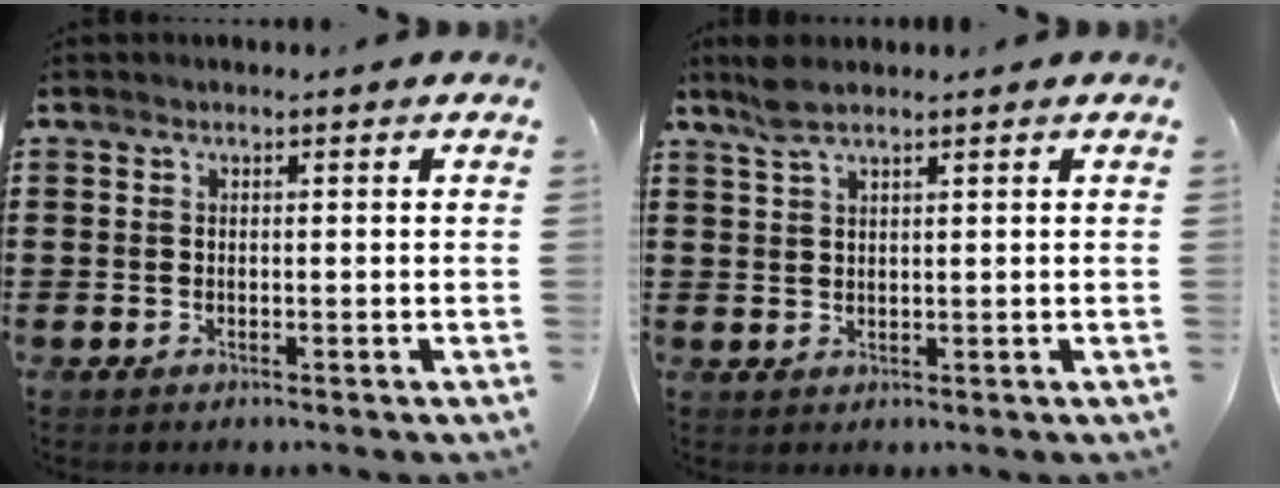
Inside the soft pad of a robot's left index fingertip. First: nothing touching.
{"total": 3.3, "force": [2.4, 0.7, 2.1], "torque": [-0.046, 0.003, 0.044]}